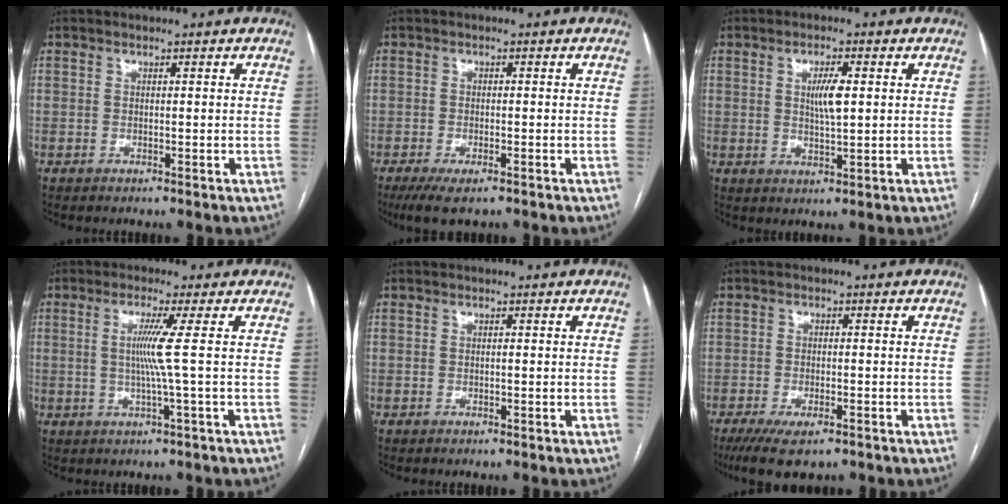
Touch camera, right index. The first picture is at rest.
{"total": 5.4, "force": [-3.7, 1.6, 3.5], "torque": [-0.060, -0.011, -0.061]}
{"total": 4.3, "force": [0.9, 0.9, 4.1], "torque": [-0.073, 0.001, 0.016]}
{"total": 4.7, "force": [0.3, -1.7, 4.3], "torque": [-0.086, -0.004, 0.006]}
{"total": 0.0}
{"total": 7.1, "force": [-4.8, 2.4, 4.6], "torque": [-0.075, -0.013, -0.078]}